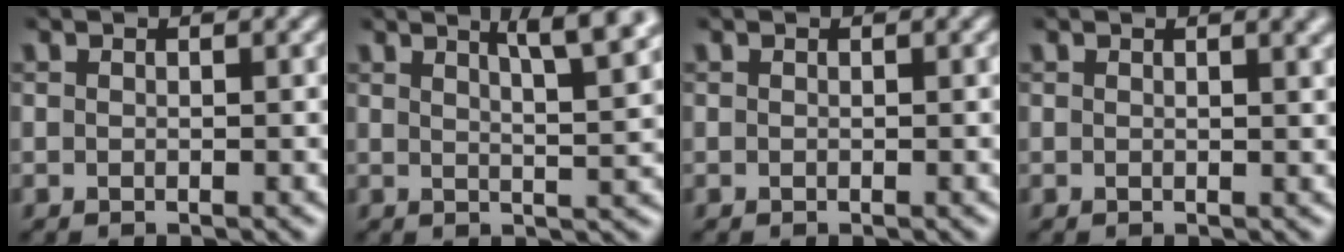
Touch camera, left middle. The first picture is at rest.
{"total": 6.4, "force": [3.6, 1.6, 5.0], "torque": [-0.044, 0.022, 0.036]}
{"total": 0.0}
{"total": 2.3, "force": [1.3, 0.8, 1.7], "torque": [-0.010, 0.004, 0.011]}